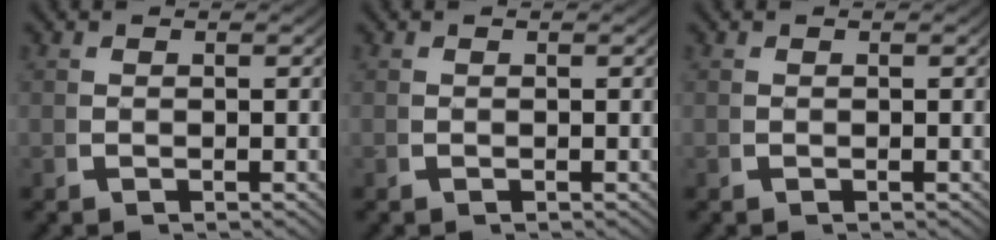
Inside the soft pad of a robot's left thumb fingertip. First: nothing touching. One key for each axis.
{"total": 0.0}
{"total": 0.0}